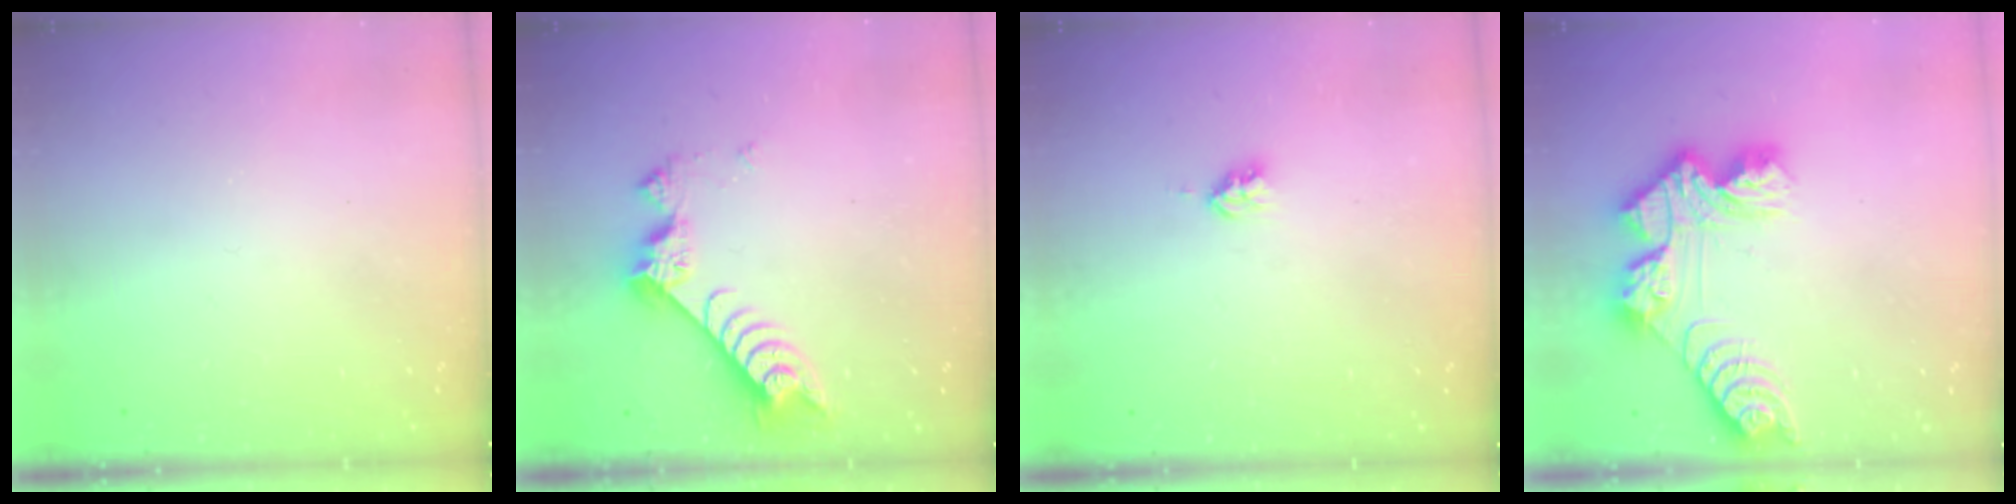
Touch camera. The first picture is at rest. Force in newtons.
{"total": 9.0, "press": 9.0, "slide": 1.0}
{"total": 2.8, "press": 2.8, "slide": 0.2}
{"total": 13.7, "press": 13.7, "slide": 1.1}